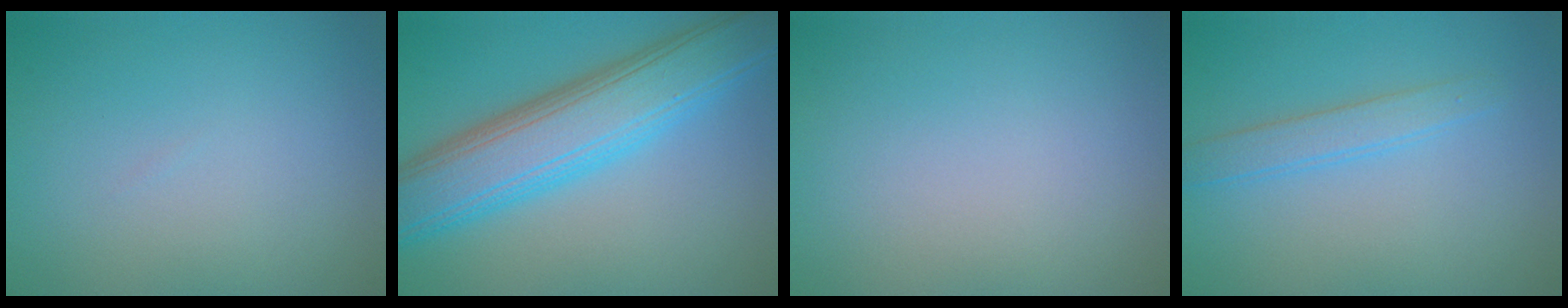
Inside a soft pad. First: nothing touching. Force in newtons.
{"total": 8.9, "press": 8.9, "slide": 0.3}
{"total": 0.0}
{"total": 2.1, "press": 2.1, "slide": 0.1}